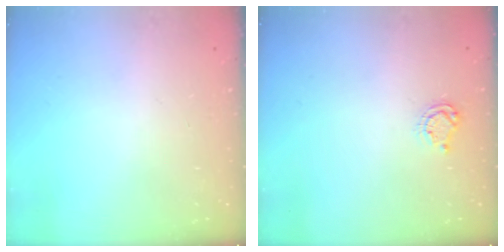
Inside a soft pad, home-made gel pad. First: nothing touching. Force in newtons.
{"total": 4.0, "press": 4.0, "slide": 0.5}